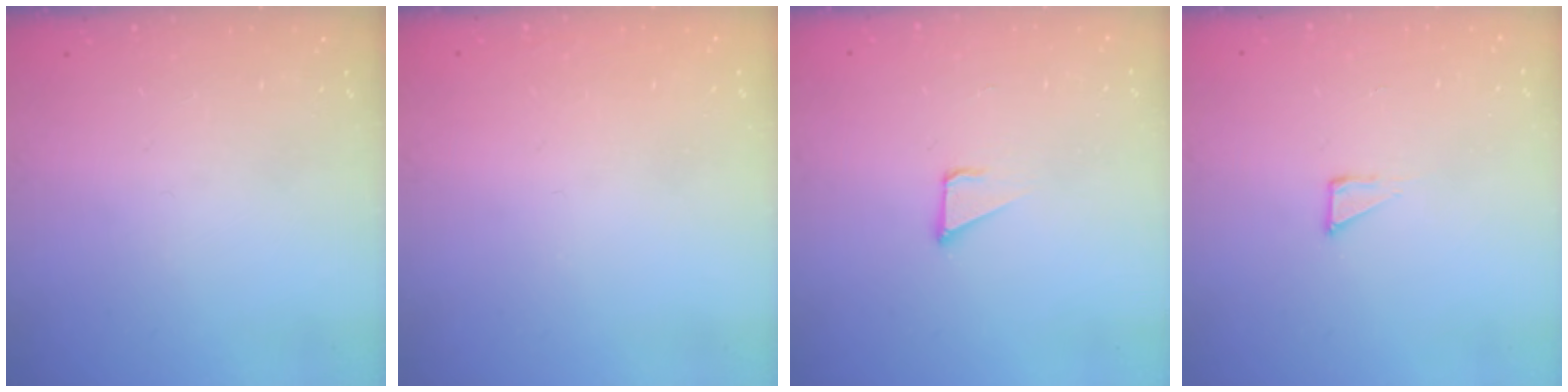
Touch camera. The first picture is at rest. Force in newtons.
{"total": 1.6, "press": 1.6, "slide": 0.1}
{"total": 2.1, "press": 2.1, "slide": 0.1}
{"total": 2.3, "press": 2.3, "slide": 0.1}